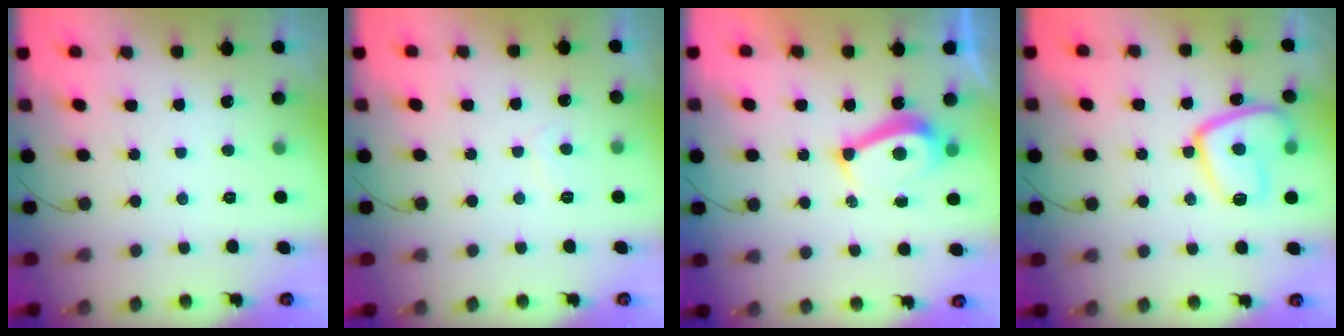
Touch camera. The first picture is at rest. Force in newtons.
{"total": 1.2, "press": 1.2, "slide": 0.3}
{"total": 7.7, "press": 7.7, "slide": 0.2}
{"total": 15.2, "press": 15.1, "slide": 1.4}